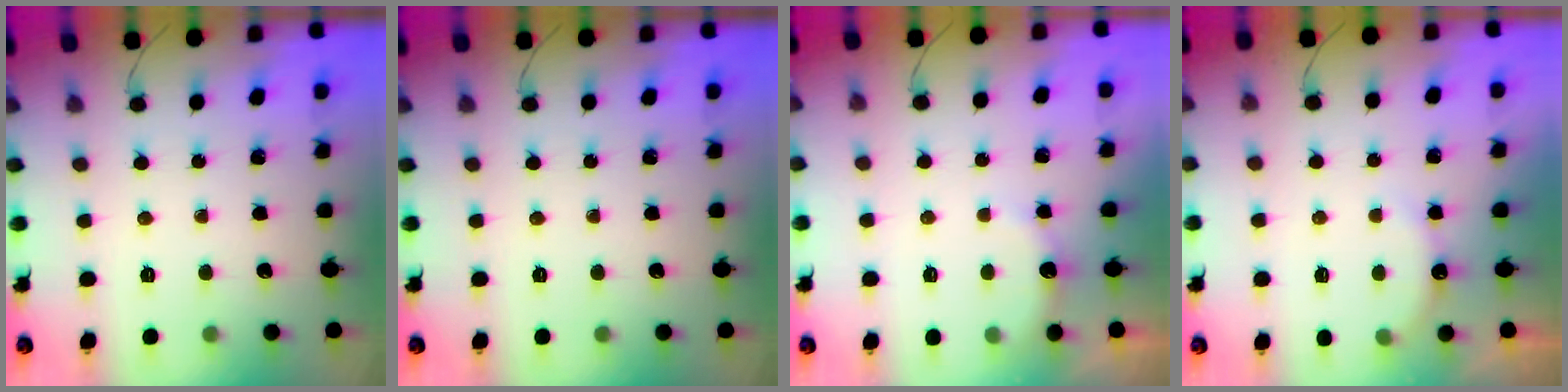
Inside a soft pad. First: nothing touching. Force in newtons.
{"total": 0.0}
{"total": 2.8, "press": 2.6, "slide": 0.8}
{"total": 5.3, "press": 5.2, "slide": 1.2}